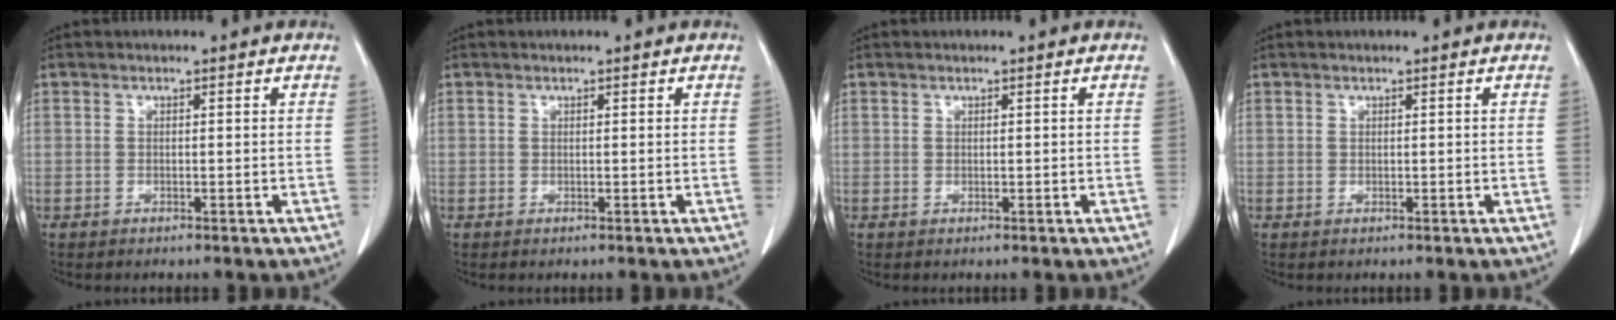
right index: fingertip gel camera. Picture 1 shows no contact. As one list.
[{"total": 0.0}, {"total": 0.0}, {"total": 0.0}]